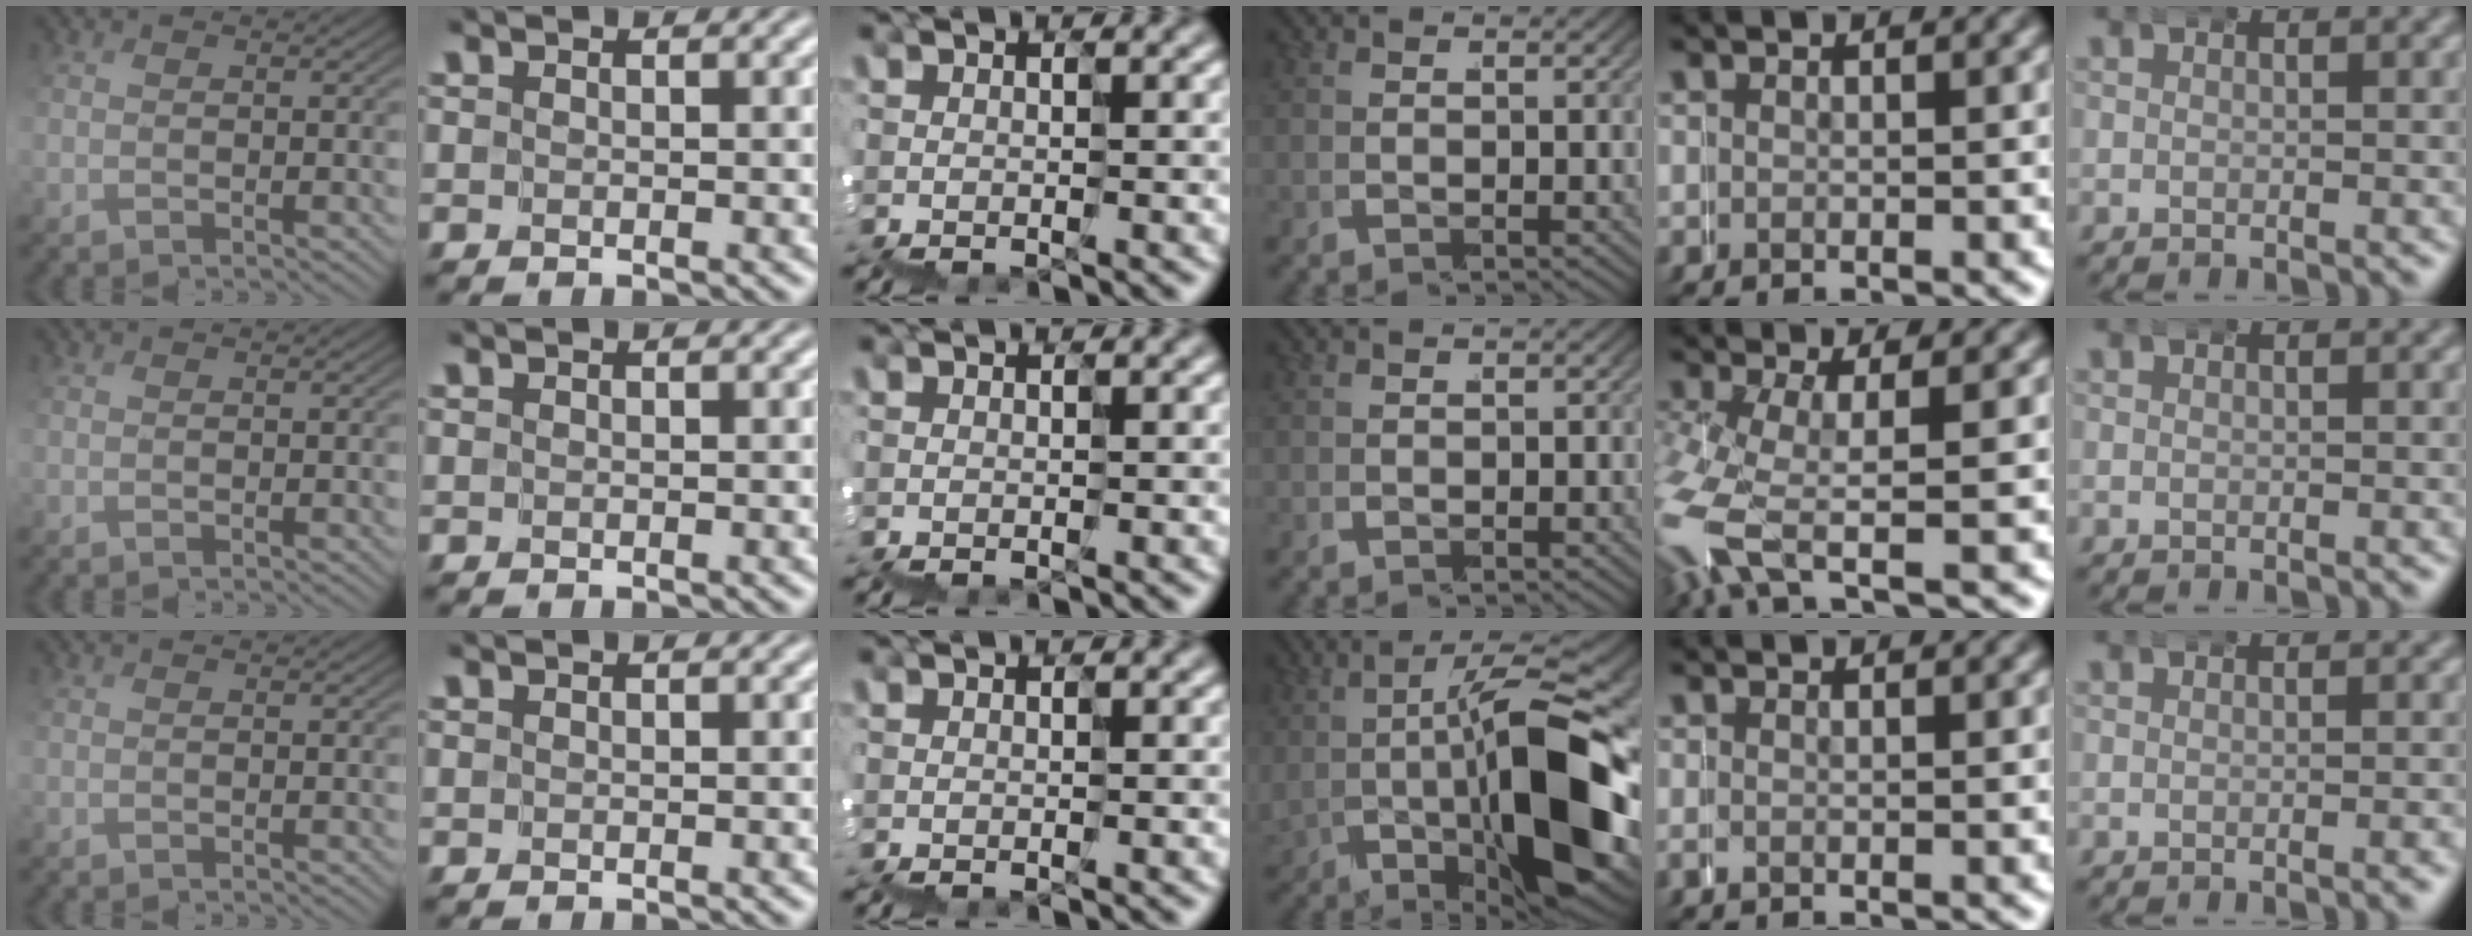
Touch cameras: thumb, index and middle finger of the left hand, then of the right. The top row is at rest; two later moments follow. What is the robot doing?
{"motion": "wrap", "object": "duck tape"}